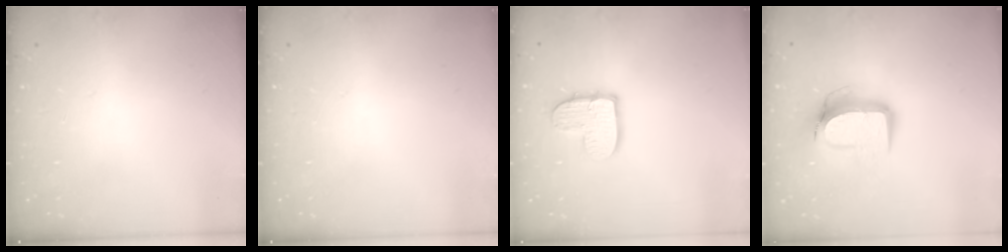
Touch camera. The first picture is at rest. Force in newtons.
{"total": 0.0}
{"total": 10.1, "press": 10.1, "slide": 0.7}
{"total": 11.0, "press": 10.9, "slide": 1.1}